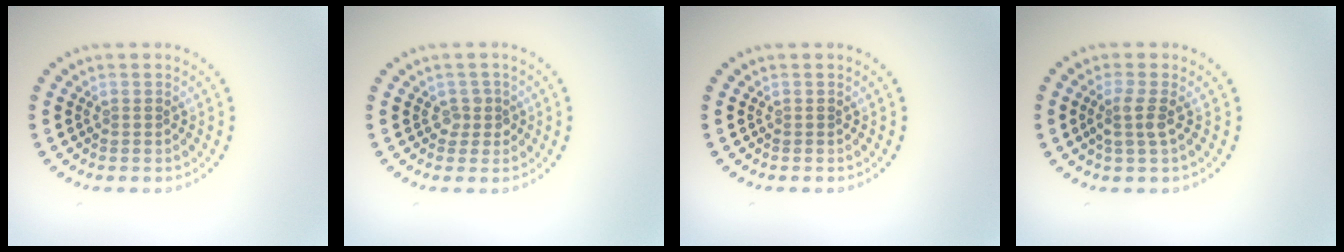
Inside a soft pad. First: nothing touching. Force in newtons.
{"total": 1.3, "press": 1.0, "slide": 0.8}
{"total": 0.0}
{"total": 2.0, "press": 1.5, "slide": 1.3}